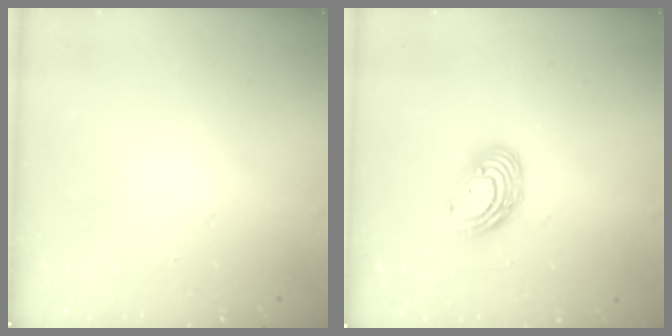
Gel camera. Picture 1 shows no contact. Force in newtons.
{"total": 10.5, "press": 10.4, "slide": 1.1}